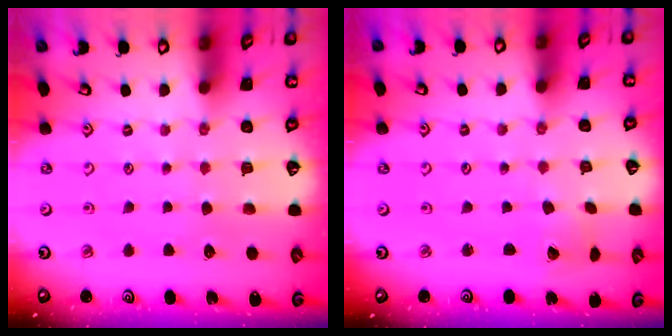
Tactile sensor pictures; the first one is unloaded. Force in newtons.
{"total": 1.7, "press": 1.7, "slide": 0.1}